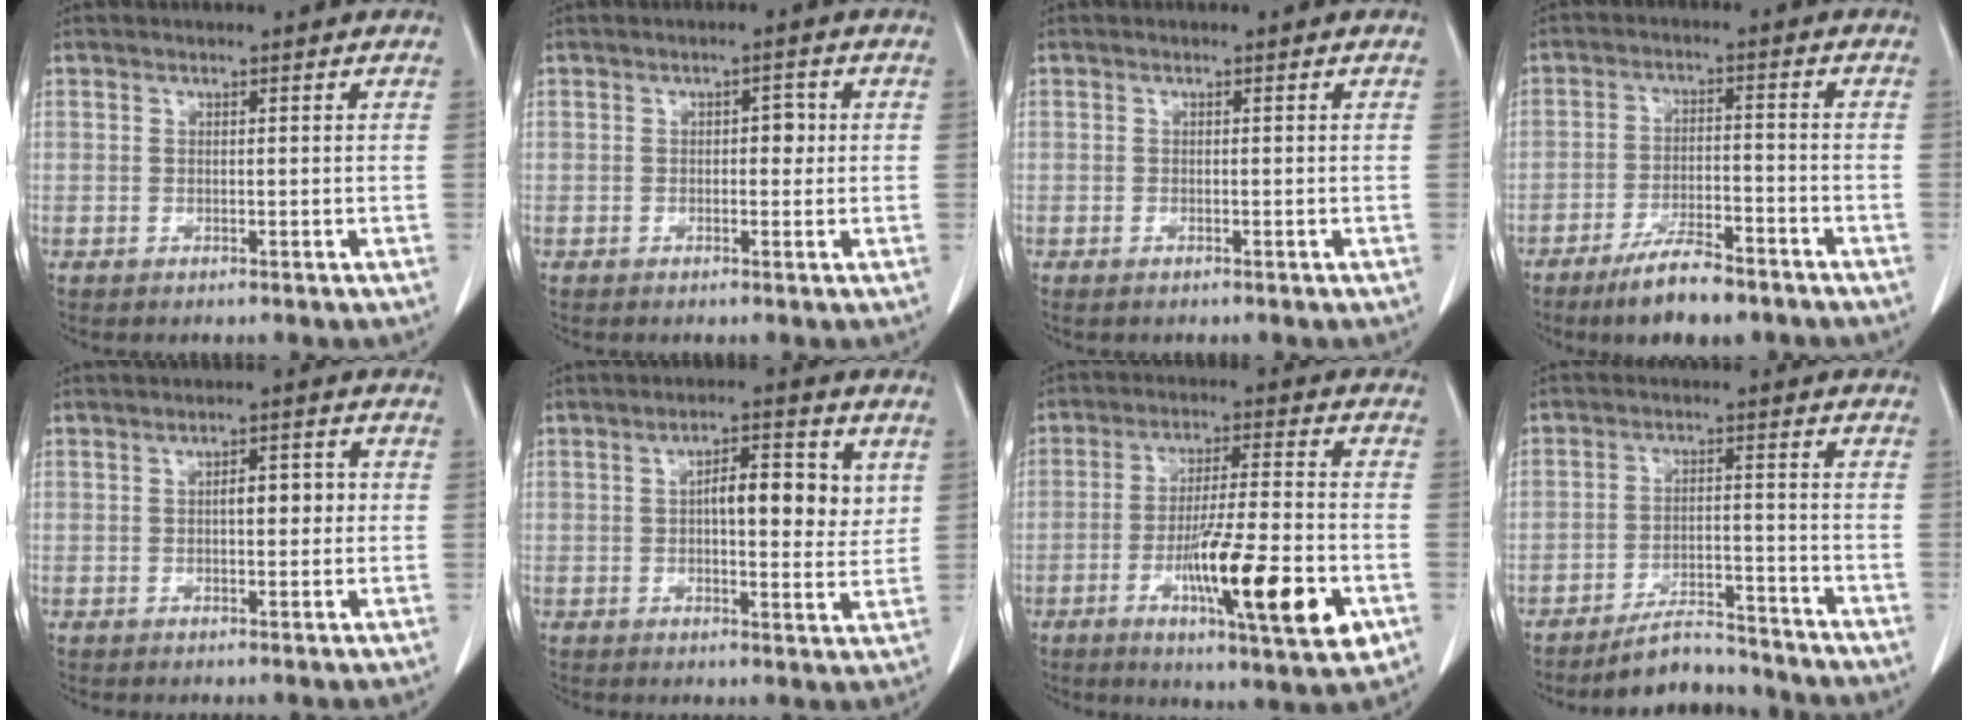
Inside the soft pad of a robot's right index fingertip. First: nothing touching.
{"total": 2.8, "force": [0.1, 1.6, 2.3], "torque": [-0.036, 0.018, 0.004]}
{"total": 1.1, "force": [-0.5, 0.6, 0.7], "torque": [-0.018, -0.001, -0.005]}
{"total": 9.8, "force": [-7.2, 2.4, 6.1], "torque": [-0.107, -0.010, -0.122]}
{"total": 4.6, "force": [0.3, 1.9, 4.2], "torque": [-0.069, 0.015, 0.007]}
{"total": 9.4, "force": [2.1, 3.5, 8.5], "torque": [-0.127, 0.015, 0.032]}
{"total": 17.2, "force": [-5.7, 2.3, 16.1], "torque": [-0.250, -0.012, -0.085]}
{"total": 8.0, "force": [-7.5, 2.1, 1.8], "torque": [-0.030, 0.011, -0.125]}